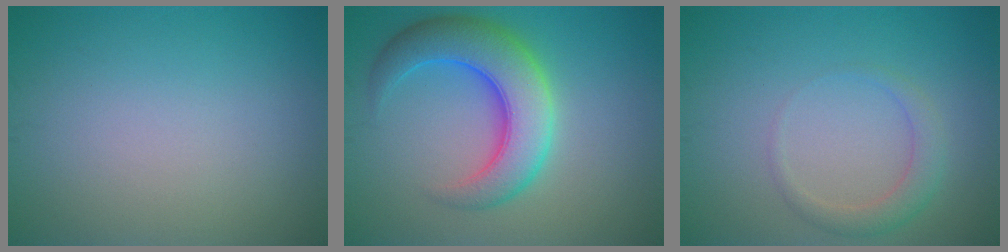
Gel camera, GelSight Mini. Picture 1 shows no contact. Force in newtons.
{"total": 7.6, "press": 7.6, "slide": 0.3}
{"total": 2.1, "press": 2.1, "slide": 0.1}